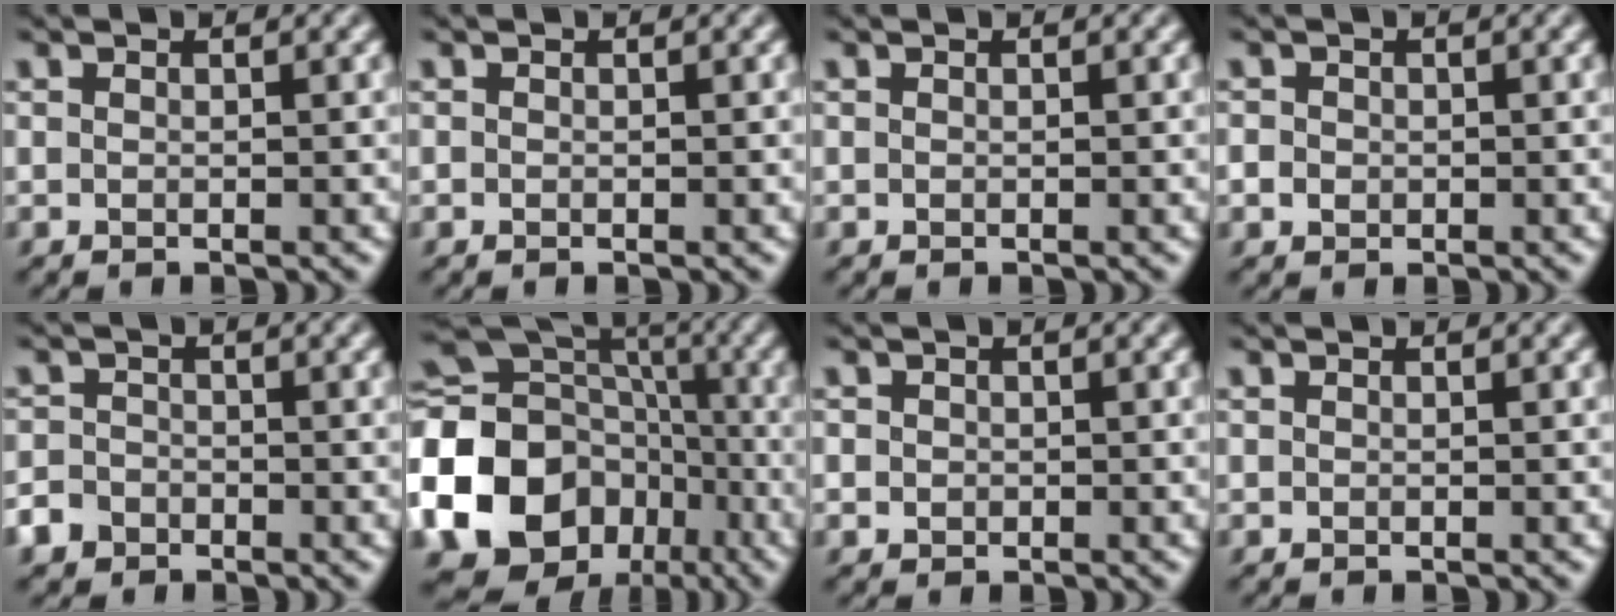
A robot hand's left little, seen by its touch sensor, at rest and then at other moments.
{"total": 0.0}
{"total": 0.0}
{"total": 1.9, "force": [-0.1, 1.8, 0.7], "torque": [-0.006, 0.010, -0.010]}
{"total": 3.7, "force": [-2.4, 2.7, 0.7], "torque": [-0.008, -0.009, -0.051]}
{"total": 20.1, "force": [-6.8, 16.5, 9.3], "torque": [-0.215, -0.013, -0.131]}
{"total": 1.1, "force": [0.0, 1.0, 0.4], "torque": [-0.002, 0.003, -0.002]}
{"total": 0.0}